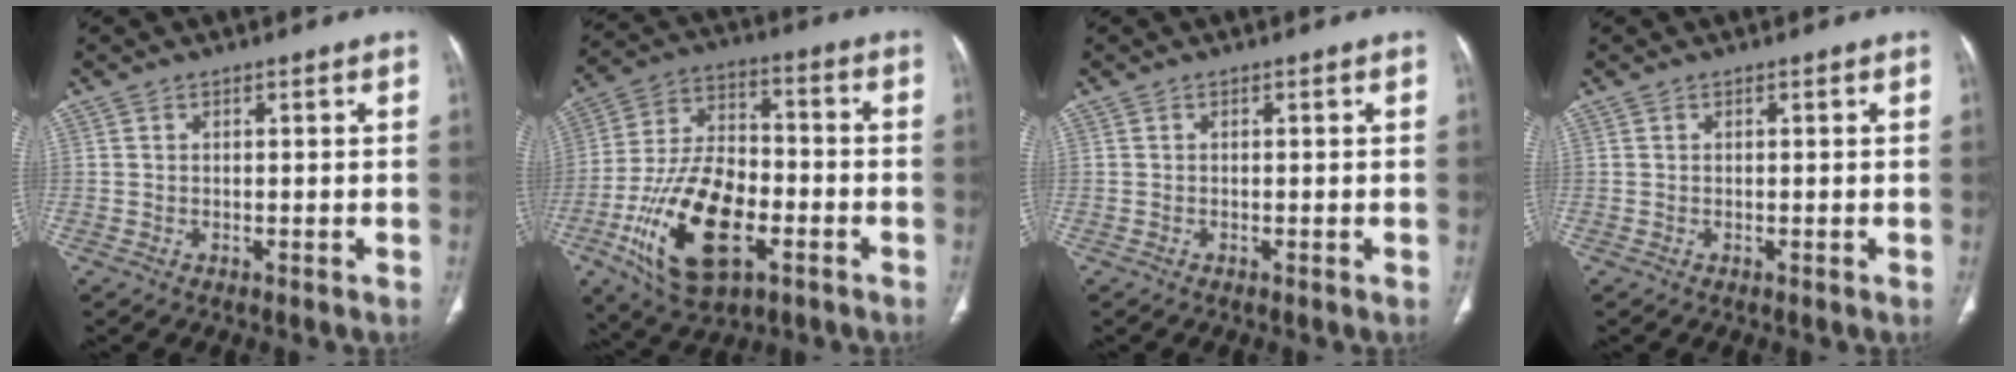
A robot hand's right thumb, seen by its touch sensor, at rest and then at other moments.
{"total": 20.9, "force": [-7.5, 11.0, 16.1], "torque": [-0.287, 0.027, -0.125]}
{"total": 0.0}
{"total": 0.0}